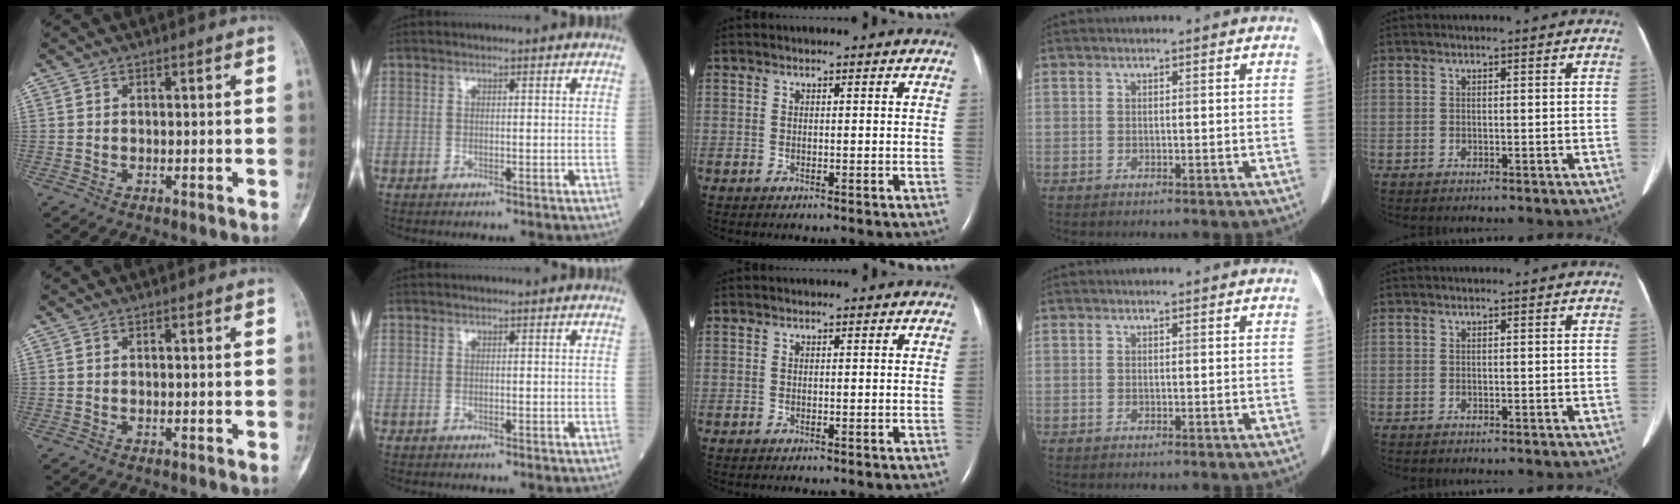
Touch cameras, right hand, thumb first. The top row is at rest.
{}